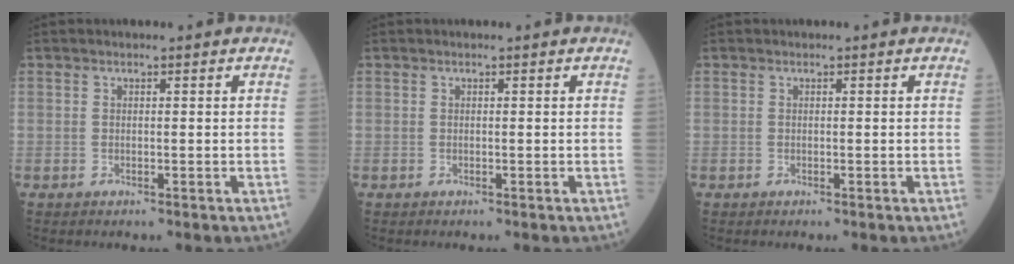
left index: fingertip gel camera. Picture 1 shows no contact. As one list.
[{"total": 0.0}, {"total": 0.0}]